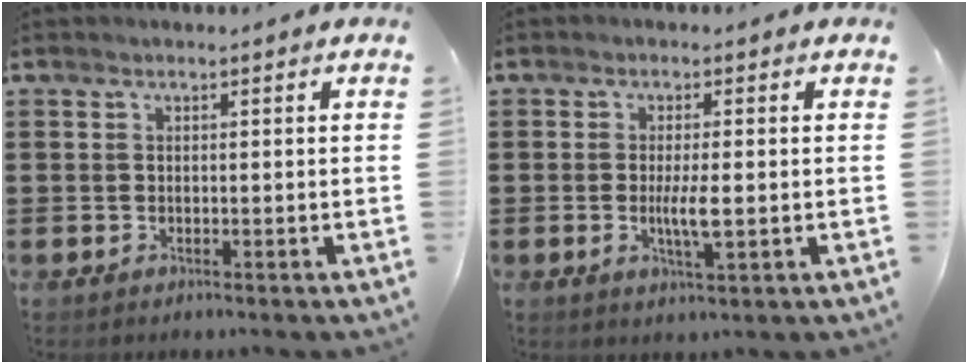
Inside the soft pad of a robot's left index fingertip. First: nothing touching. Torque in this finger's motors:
{"motor_torque": [0.31, 0.01, 0.14, 0.09]}